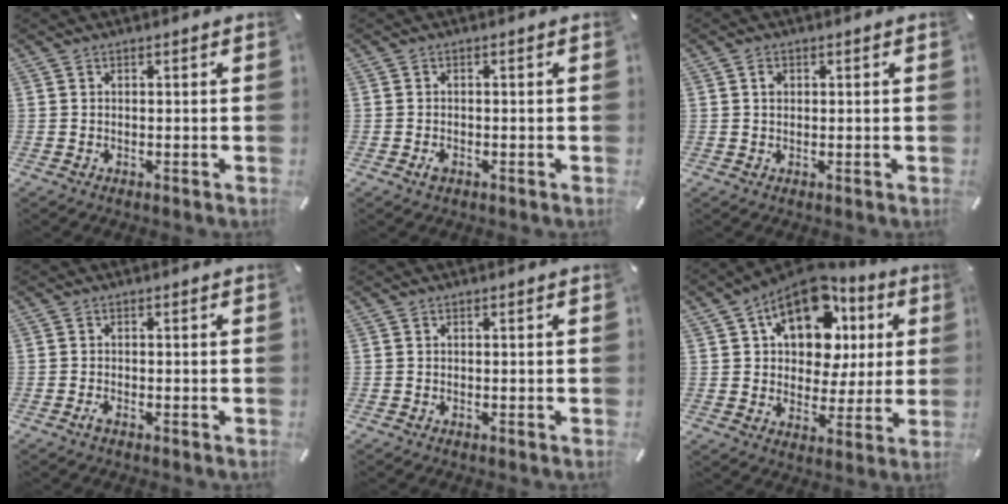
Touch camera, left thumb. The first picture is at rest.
{"total": 1.4, "force": [-0.7, 0.8, 0.9], "torque": [-0.016, 0.002, -0.013]}
{"total": 1.4, "force": [0.3, 1.2, 0.8], "torque": [-0.009, 0.002, 0.004]}
{"total": 1.1, "force": [-0.7, 0.3, 0.8], "torque": [-0.022, -0.003, -0.015]}
{"total": 0.0}
{"total": 16.0, "force": [7.6, 10.6, 9.3], "torque": [-0.149, -0.029, 0.137]}